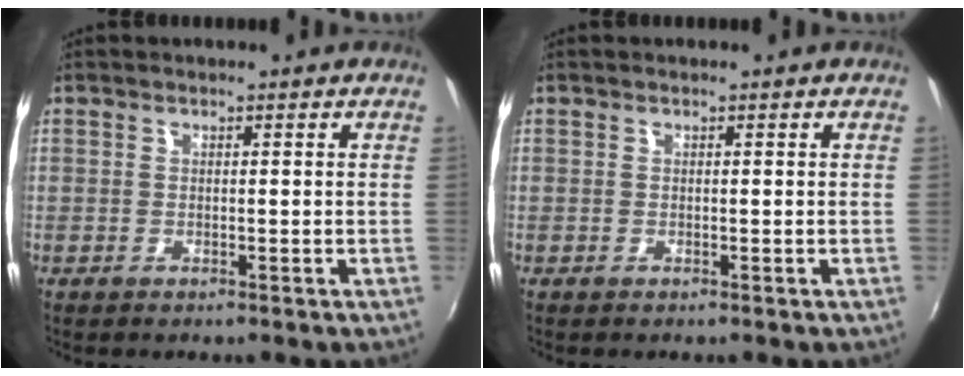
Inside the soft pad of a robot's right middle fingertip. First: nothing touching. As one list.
[{"total": 0.0}]